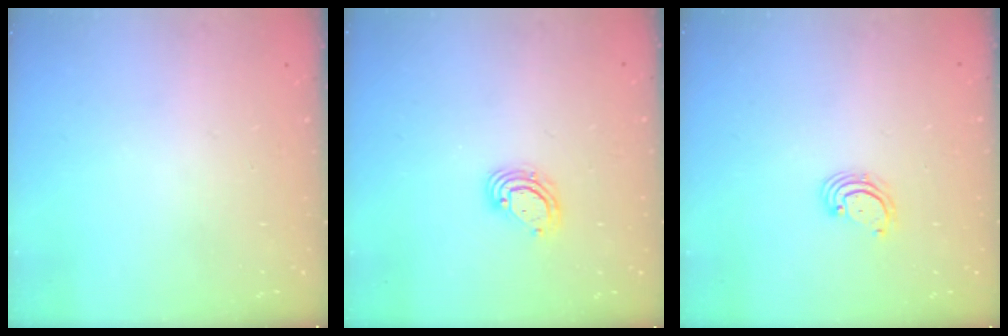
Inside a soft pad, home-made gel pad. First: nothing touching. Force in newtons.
{"total": 4.9, "press": 4.8, "slide": 0.6}
{"total": 2.7, "press": 2.7, "slide": 0.7}